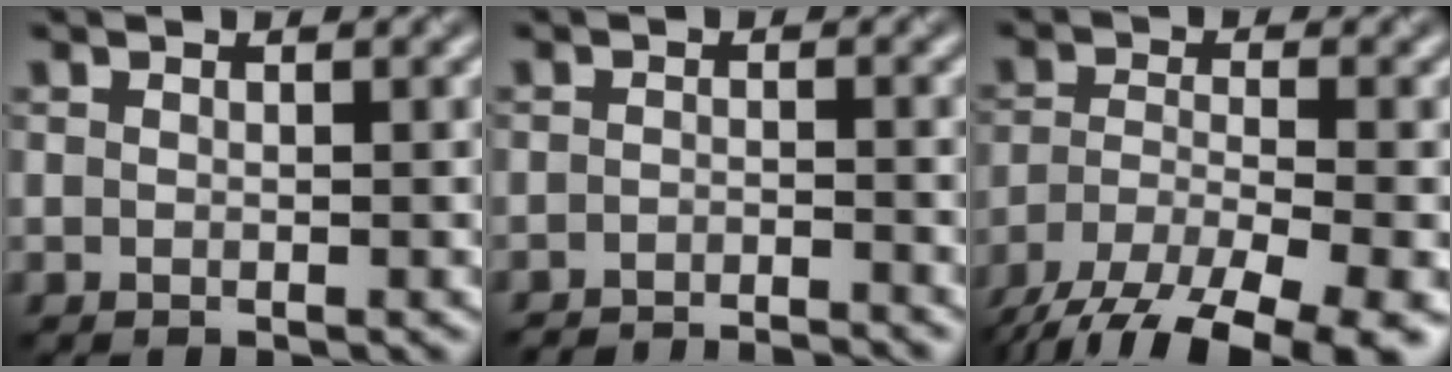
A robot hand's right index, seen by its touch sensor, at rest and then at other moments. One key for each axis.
{"total": 5.5, "fx": -5.3, "fy": 0.5, "fz": 1.2, "tx": -0.016, "ty": -0.008, "tz": -0.077}
{"total": 11.0, "fx": -8.1, "fy": 3.6, "fz": 6.4, "tx": -0.118, "ty": -0.032, "tz": -0.127}